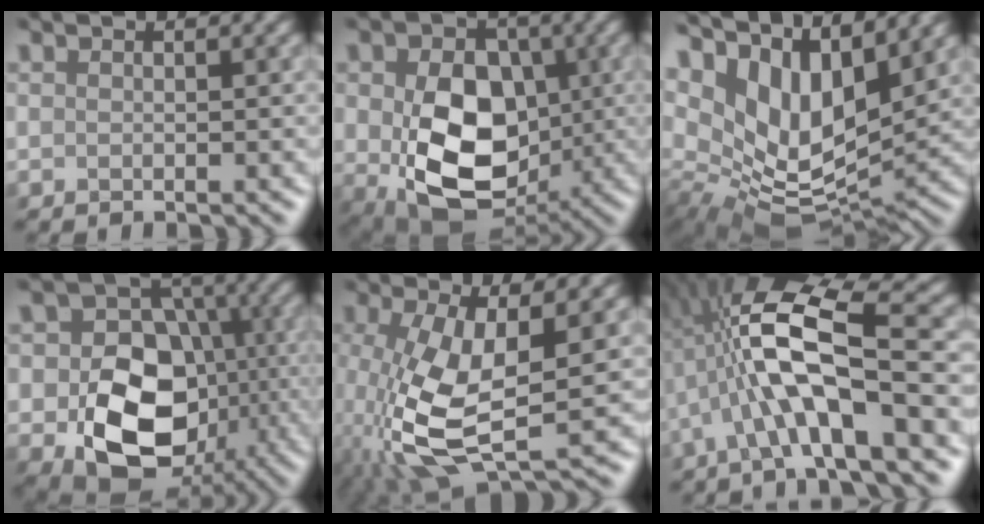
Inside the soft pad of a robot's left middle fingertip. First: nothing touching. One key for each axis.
{"total": 11.2, "fx": -0.7, "fy": 8.1, "fz": 7.7, "tx": -0.129, "ty": -0.027, "tz": 0.002}
{"total": 10.5, "fx": 5.6, "fy": 4.9, "fz": 7.4, "tx": -0.148, "ty": 0.000, "tz": 0.106}
{"total": 11.4, "fx": -2.8, "fy": 8.6, "fz": 6.9, "tx": -0.120, "ty": -0.025, "tz": -0.049}
{"total": 9.3, "fx": -2.3, "fy": 3.3, "fz": 8.4, "tx": -0.201, "ty": -0.016, "tz": -0.046}
{"total": 9.3, "fx": -1.5, "fy": 2.6, "fz": 8.8, "tx": -0.170, "ty": 0.023, "tz": -0.032}